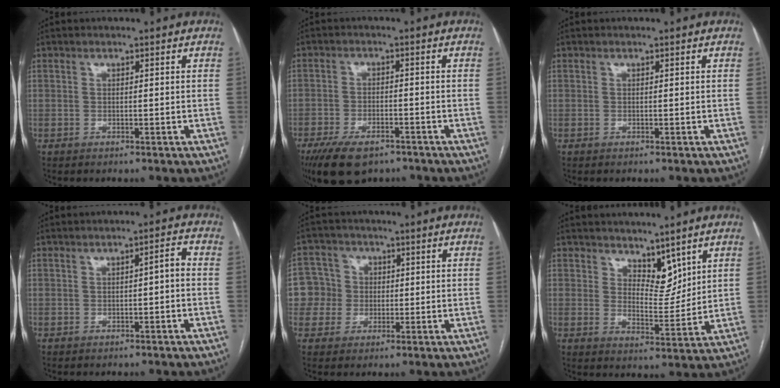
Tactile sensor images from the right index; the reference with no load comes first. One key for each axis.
{"total": 9.4, "fx": -6.7, "fy": 4.0, "fz": 5.3, "tx": -0.095, "ty": -0.009, "tz": -0.111}
{"total": 0.0}
{"total": 2.0, "fx": -0.4, "fy": 0.4, "fz": 1.9, "tx": -0.026, "ty": 0.007, "tz": -0.007}
{"total": 6.3, "fx": 0.0, "fy": 6.3, "fz": 0.4, "tx": -0.004, "ty": 0.025, "tz": 0.004}
{"total": 5.4, "fx": 3.9, "fy": 2.6, "fz": 2.6, "tx": -0.037, "ty": -0.007, "tz": 0.074}